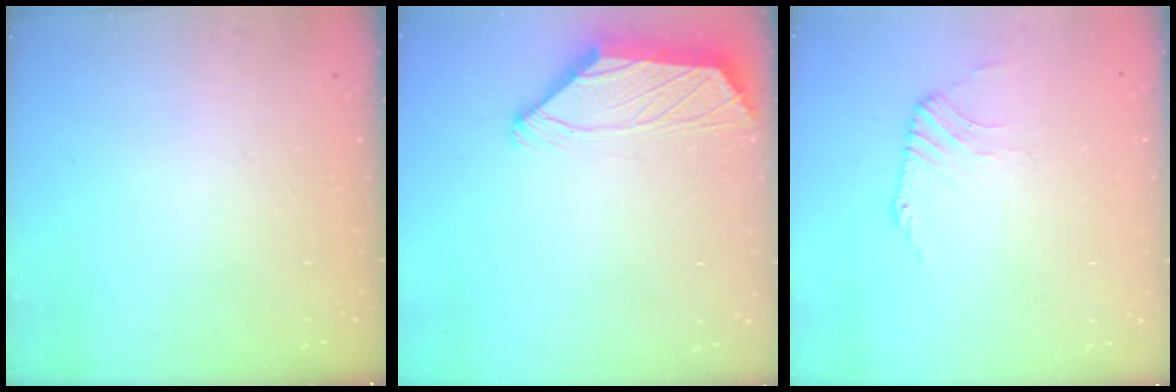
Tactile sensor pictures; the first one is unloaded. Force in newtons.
{"total": 1.8, "press": 1.6, "slide": 0.7}
{"total": 2.4, "press": 2.4, "slide": 0.5}